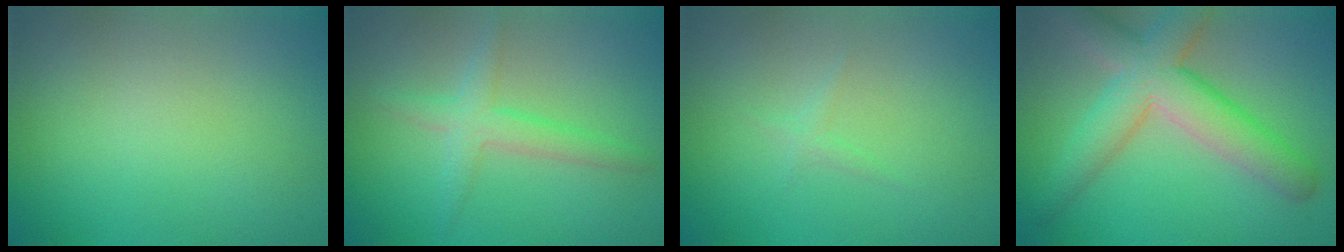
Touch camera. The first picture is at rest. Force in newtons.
{"total": 2.8, "press": 2.7, "slide": 0.2}
{"total": 0.7, "press": 0.7, "slide": 0.0}
{"total": 7.4, "press": 7.4, "slide": 0.7}